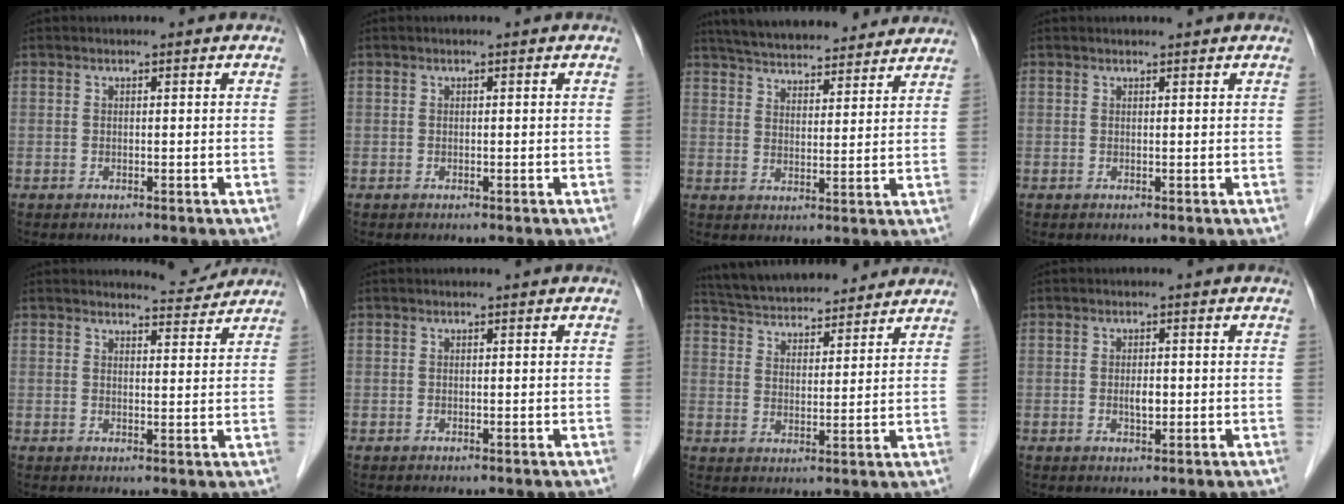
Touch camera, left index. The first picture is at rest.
{"total": 0.0}
{"total": 20.0, "force": [18.2, 4.5, 6.9], "torque": [-0.113, 0.033, 0.253]}
{"total": 1.7, "force": [1.7, 0.2, 0.4], "torque": [-0.008, 0.012, 0.023]}
{"total": 3.9, "force": [3.9, 0.4, -0.4], "torque": [-0.002, -0.010, 0.047]}
{"total": 0.0}
{"total": 17.0, "force": [15.7, 3.7, 5.4], "torque": [-0.096, 0.034, 0.242]}
{"total": 1.8, "force": [-0.2, 0.8, 1.6], "torque": [-0.031, -0.001, -0.002]}